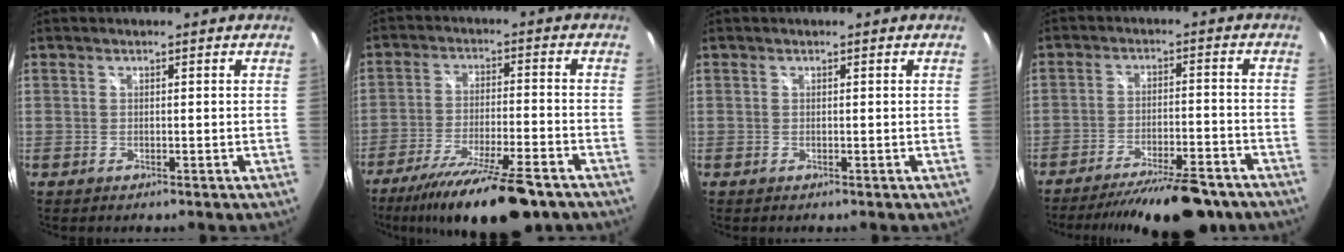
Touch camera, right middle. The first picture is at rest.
{"total": 17.6, "force": [-13.4, 3.3, 10.9], "torque": [-0.208, -0.038, -0.215]}
{"total": 0.0}
{"total": 15.8, "force": [-13.2, 3.6, 7.9], "torque": [-0.142, -0.018, -0.189]}